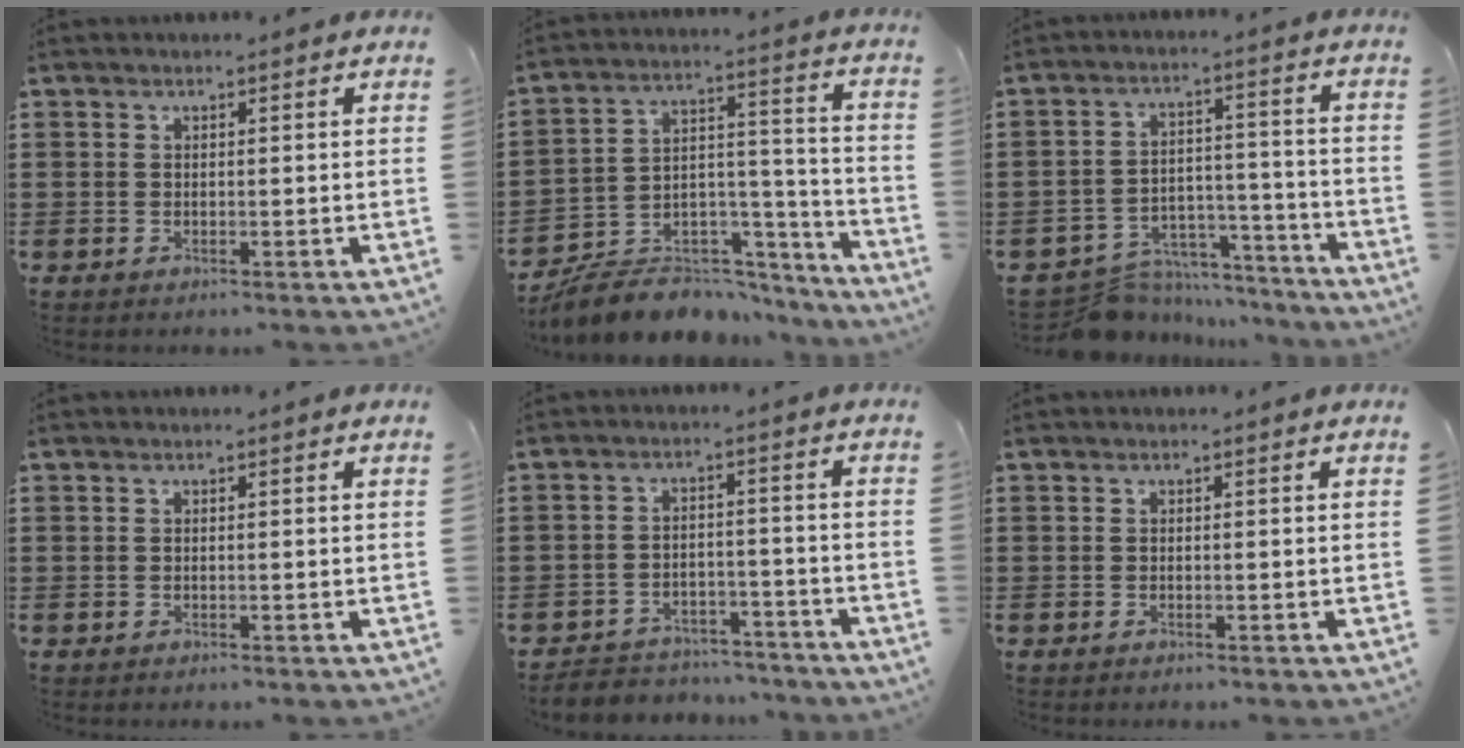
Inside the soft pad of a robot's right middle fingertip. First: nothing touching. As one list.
[{"total": 7.2, "force": [-6.6, 2.7, 1.3], "torque": [-0.028, 0.007, -0.127]}, {"total": 7.4, "force": [-7.0, 1.9, 1.2], "torque": [-0.018, 0.023, -0.134]}, {"total": 0.0}, {"total": 4.2, "force": [-4.1, 0.9, 0.0], "torque": [-0.005, 0.005, -0.087]}, {"total": 0.0}]